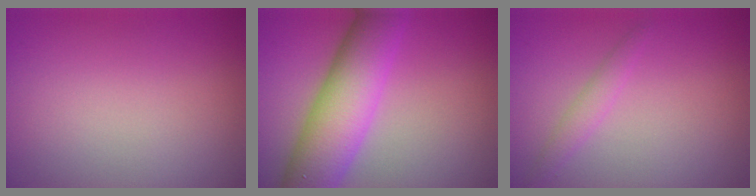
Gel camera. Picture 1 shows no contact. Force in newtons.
{"total": 8.5, "press": 8.5, "slide": 0.3}
{"total": 1.4, "press": 1.4, "slide": 0.1}